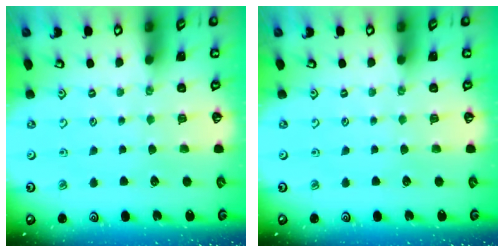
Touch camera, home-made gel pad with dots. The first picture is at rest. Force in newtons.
{"total": 0.0}